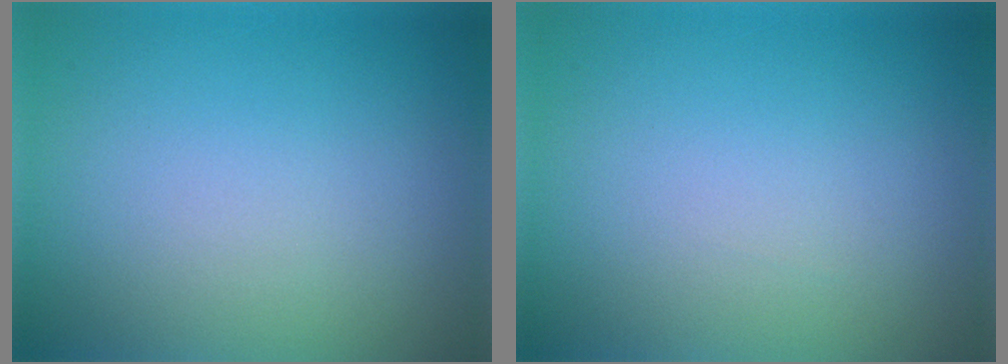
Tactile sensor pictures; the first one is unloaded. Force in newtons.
{"total": 0.0}